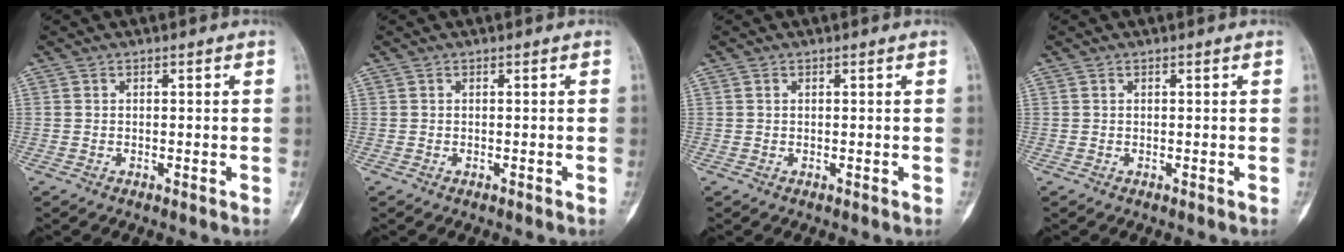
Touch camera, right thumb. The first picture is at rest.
{"total": 0.0}
{"total": 0.0}
{"total": 0.0}